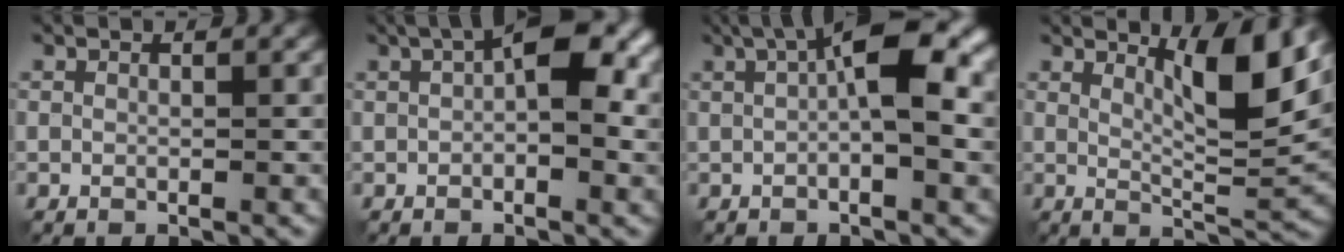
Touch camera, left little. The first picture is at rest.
{"total": 7.0, "force": [1.4, 2.9, 6.2], "torque": [-0.096, 0.016, 0.017]}
{"total": 8.9, "force": [1.6, 3.1, 8.2], "torque": [-0.135, 0.018, 0.015]}
{"total": 6.4, "force": [3.1, 1.4, 5.5], "torque": [-0.076, -0.007, 0.050]}